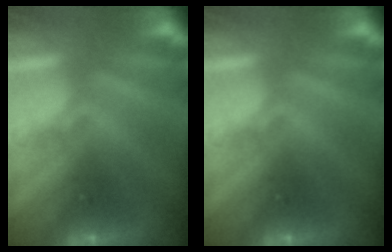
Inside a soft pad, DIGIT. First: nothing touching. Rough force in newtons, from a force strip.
{"total": 0.0}